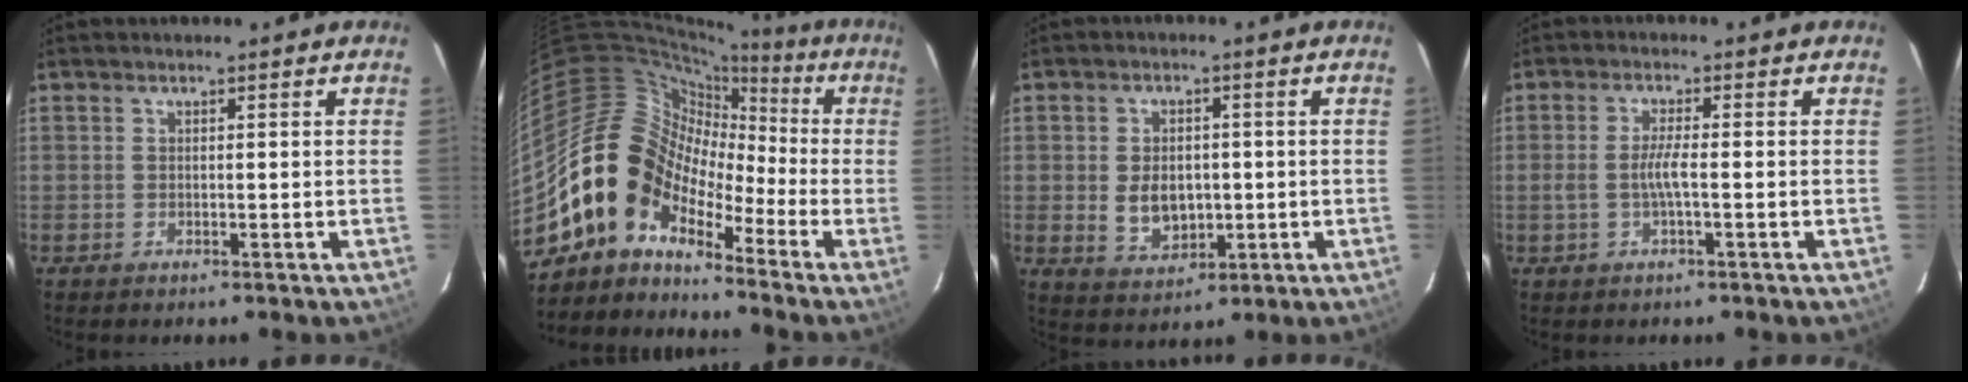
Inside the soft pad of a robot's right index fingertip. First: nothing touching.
{"total": 12.6, "force": [-8.2, 8.6, 4.1], "torque": [-0.076, 0.034, -0.175]}
{"total": 7.1, "force": [-0.5, 5.0, 4.9], "torque": [-0.095, -0.002, 0.003]}
{"total": 3.5, "force": [-0.8, 0.0, 3.4], "torque": [-0.067, 0.000, -0.013]}